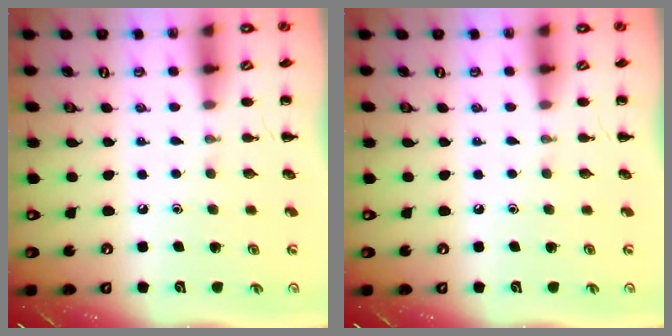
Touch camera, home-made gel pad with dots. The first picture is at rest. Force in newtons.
{"total": 0.0}